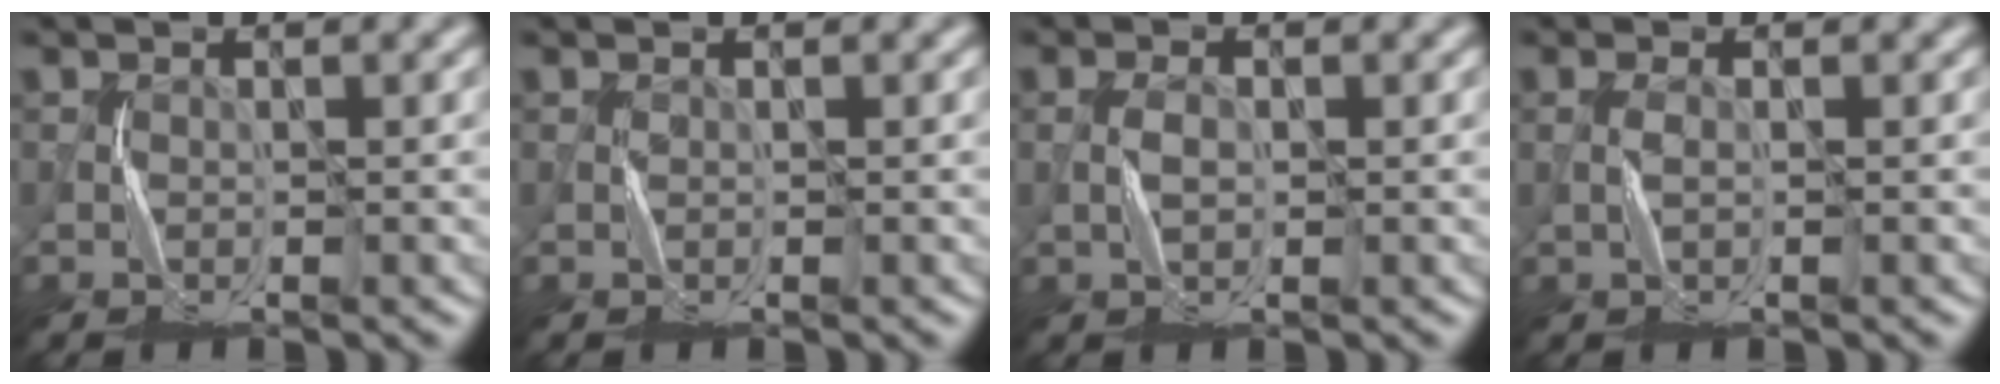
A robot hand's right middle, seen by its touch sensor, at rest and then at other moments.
{"total": 0.0}
{"total": 1.0, "force": [-0.4, 0.3, 0.8], "torque": [-0.021, 0.003, -0.008]}
{"total": 0.6, "force": [-0.4, -0.3, 0.4], "torque": [-0.012, 0.003, -0.008]}